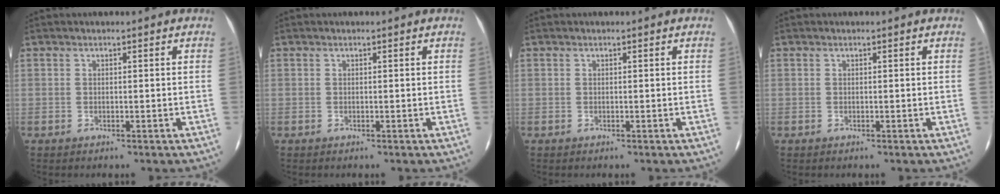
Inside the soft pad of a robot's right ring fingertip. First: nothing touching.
{"total": 0.0}
{"total": 0.0}
{"total": 0.0}